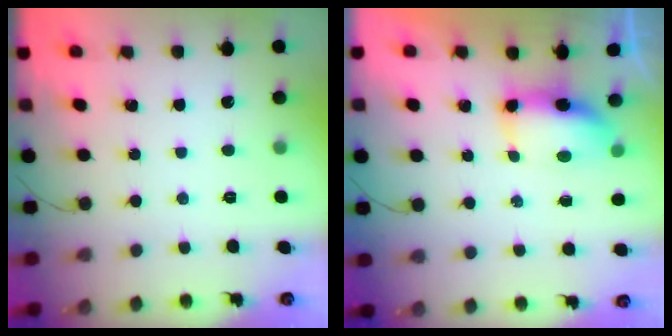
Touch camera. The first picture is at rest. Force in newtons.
{"total": 7.0, "press": 7.0, "slide": 0.5}